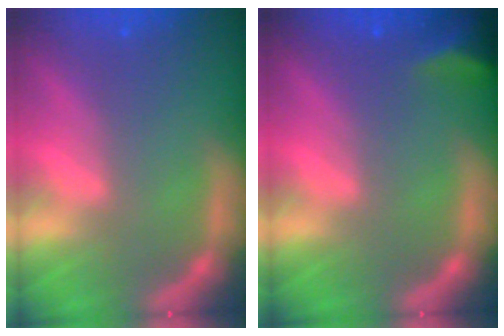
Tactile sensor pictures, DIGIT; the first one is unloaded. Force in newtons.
{"total": 3.5}